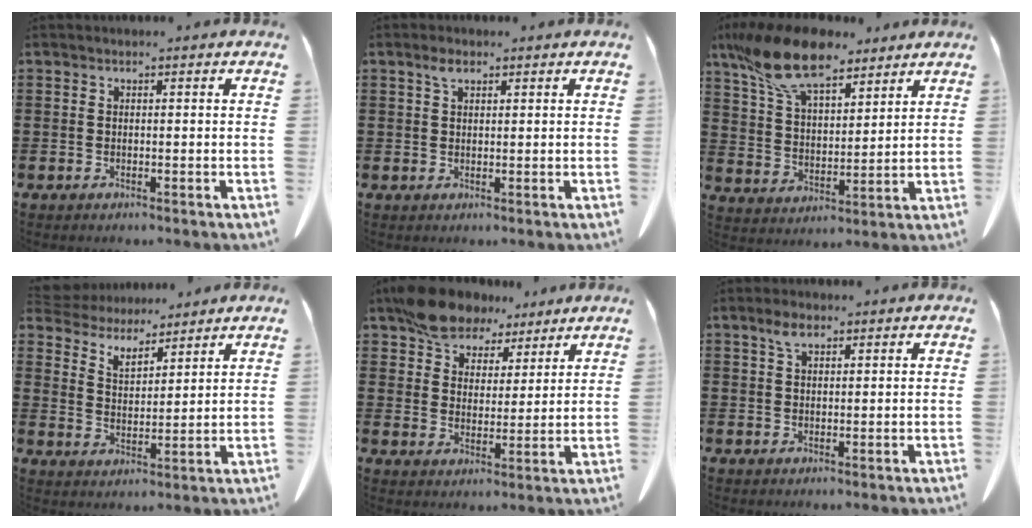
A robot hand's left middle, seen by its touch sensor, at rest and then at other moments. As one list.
[{"total": 2.0, "force": [1.1, 1.0, 1.3], "torque": [-0.030, 0.004, 0.020]}, {"total": 13.8, "force": [10.3, 4.7, 8.0], "torque": [-0.189, -0.023, 0.189]}, {"total": 5.0, "force": [4.8, 1.4, 0.4], "torque": [-0.032, -0.020, 0.084]}, {"total": 8.1, "force": [6.7, 3.9, 2.2], "torque": [-0.066, -0.012, 0.127]}, {"total": 2.7, "force": [1.7, 1.2, 1.8], "torque": [-0.039, 0.005, 0.031]}]